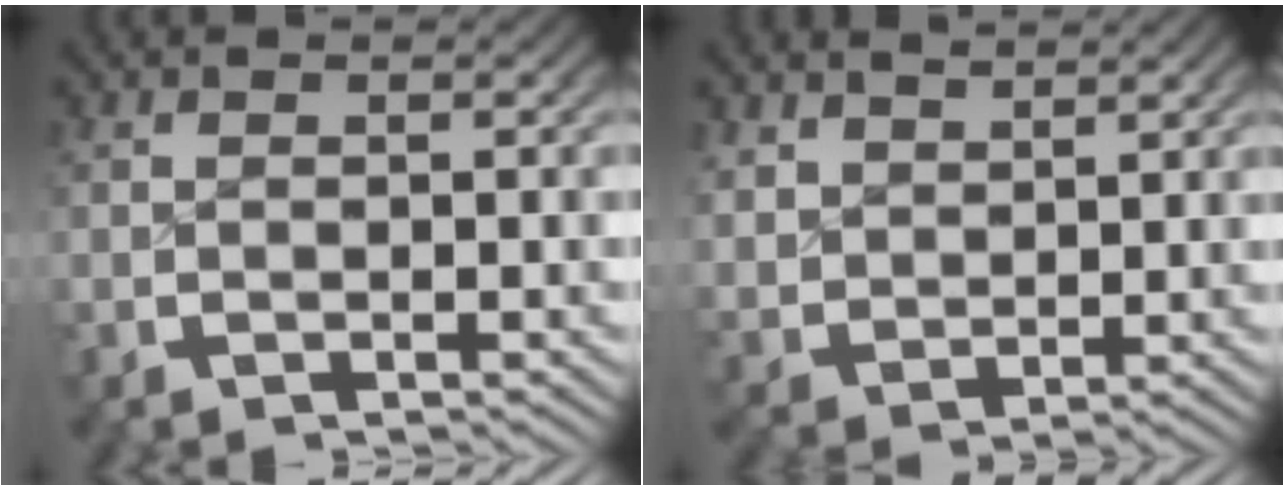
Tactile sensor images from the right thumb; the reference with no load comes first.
{"total": 2.9, "force": [2.3, 1.6, 0.8], "torque": [-0.020, -0.007, 0.056]}